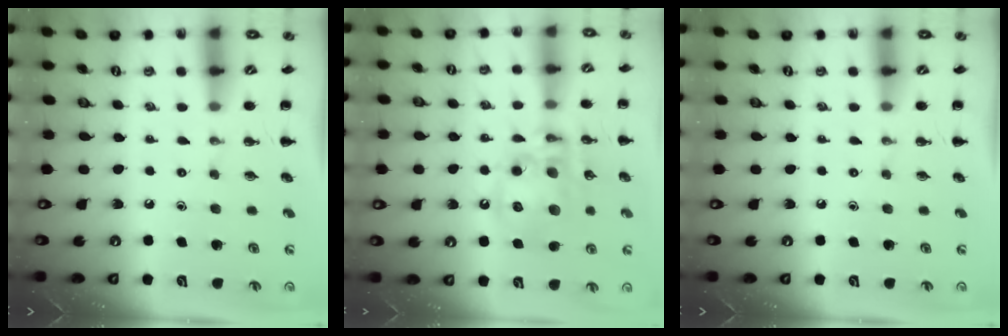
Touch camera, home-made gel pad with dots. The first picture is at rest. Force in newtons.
{"total": 14.3, "press": 14.0, "slide": 3.2}
{"total": 0.0}